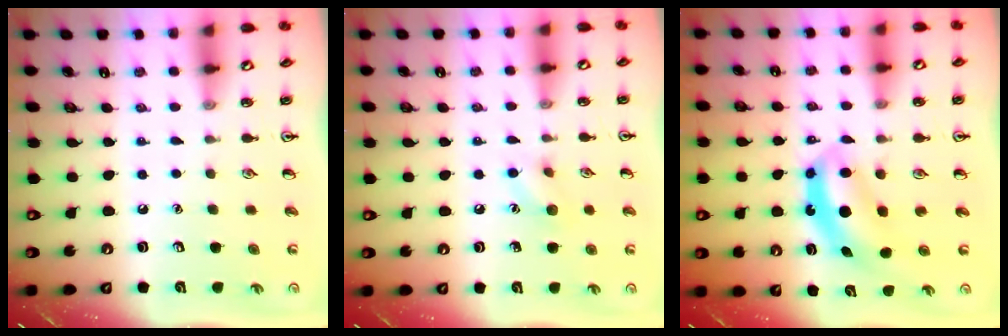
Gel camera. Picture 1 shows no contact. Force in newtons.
{"total": 7.4, "press": 7.2, "slide": 1.9}
{"total": 5.9, "press": 5.7, "slide": 1.6}